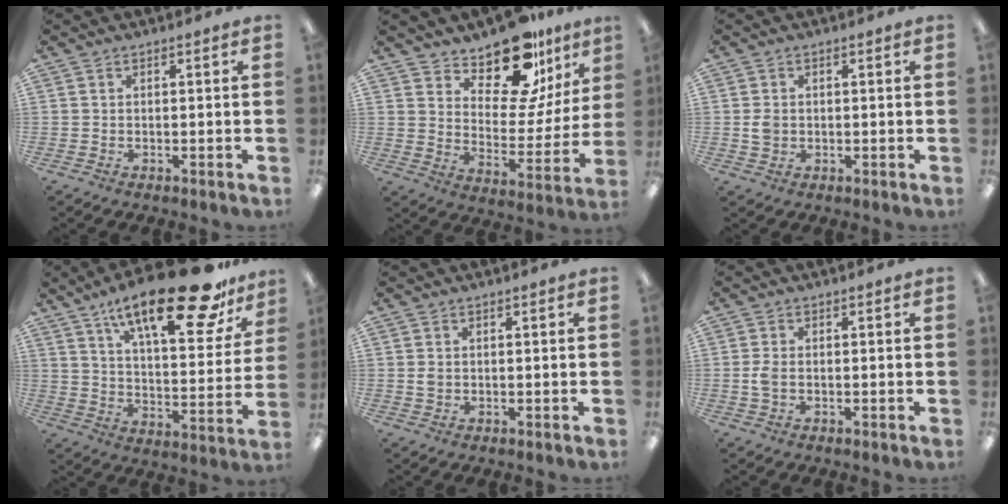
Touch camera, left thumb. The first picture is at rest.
{"total": 17.7, "force": [13.9, 7.4, 8.0], "torque": [-0.125, -0.105, 0.240]}
{"total": 3.1, "force": [-0.1, 2.5, 1.9], "torque": [-0.027, 0.003, -0.003]}
{"total": 24.8, "force": [17.5, 7.3, 16.1], "torque": [-0.244, -0.108, 0.282]}
{"total": 1.3, "force": [0.1, 1.1, 0.7], "torque": [-0.017, 0.005, 0.001]}
{"total": 3.0, "force": [-0.3, 1.8, 2.5], "torque": [-0.061, 0.000, -0.009]}